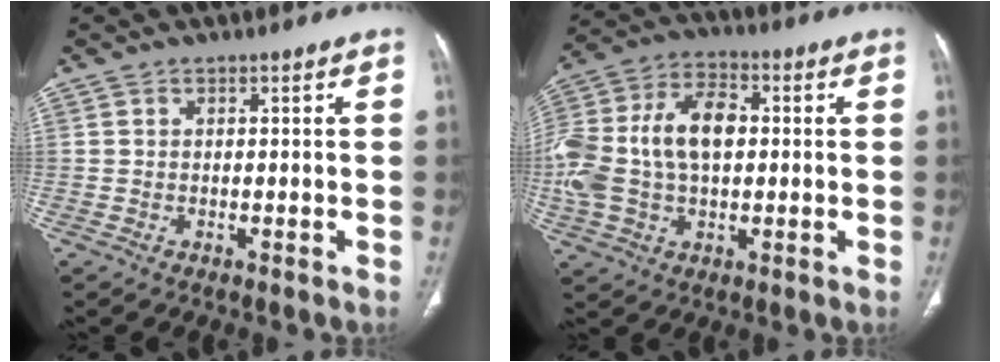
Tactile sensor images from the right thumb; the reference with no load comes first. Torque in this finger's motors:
{"motor_torque": [2.47, 2.39, 1.57, -0.16, 0.26]}